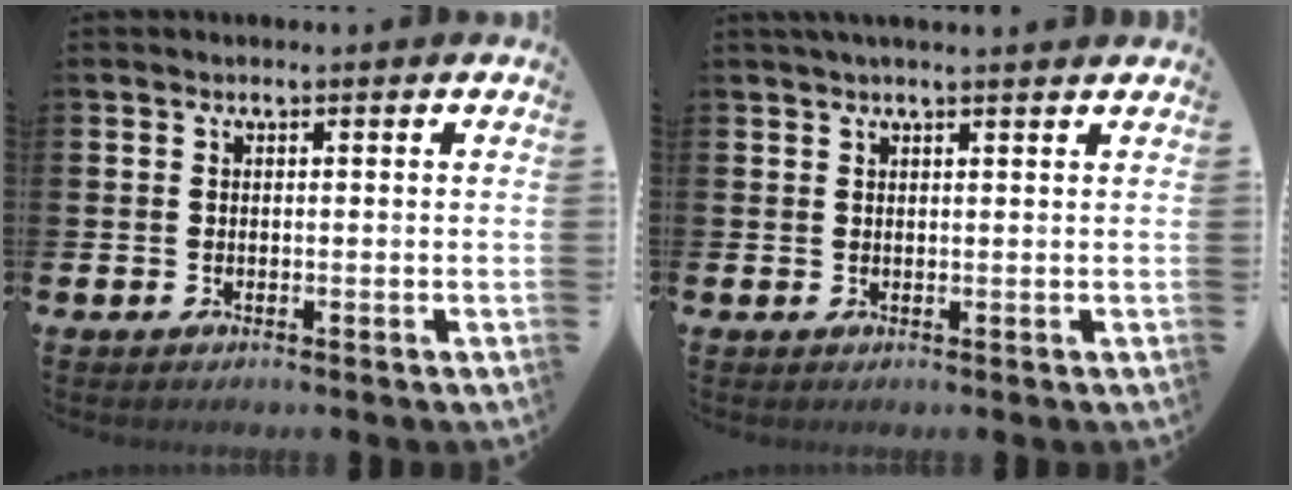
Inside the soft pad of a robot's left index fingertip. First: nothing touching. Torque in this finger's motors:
{"motor_torque": [0.67, -0.86, 0.13, 0.05]}